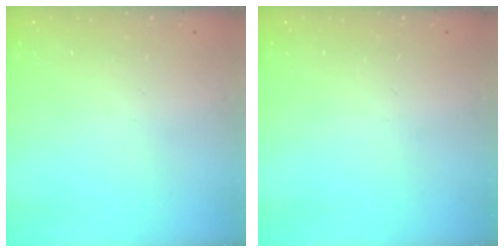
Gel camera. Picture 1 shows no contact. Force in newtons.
{"total": 0.0}